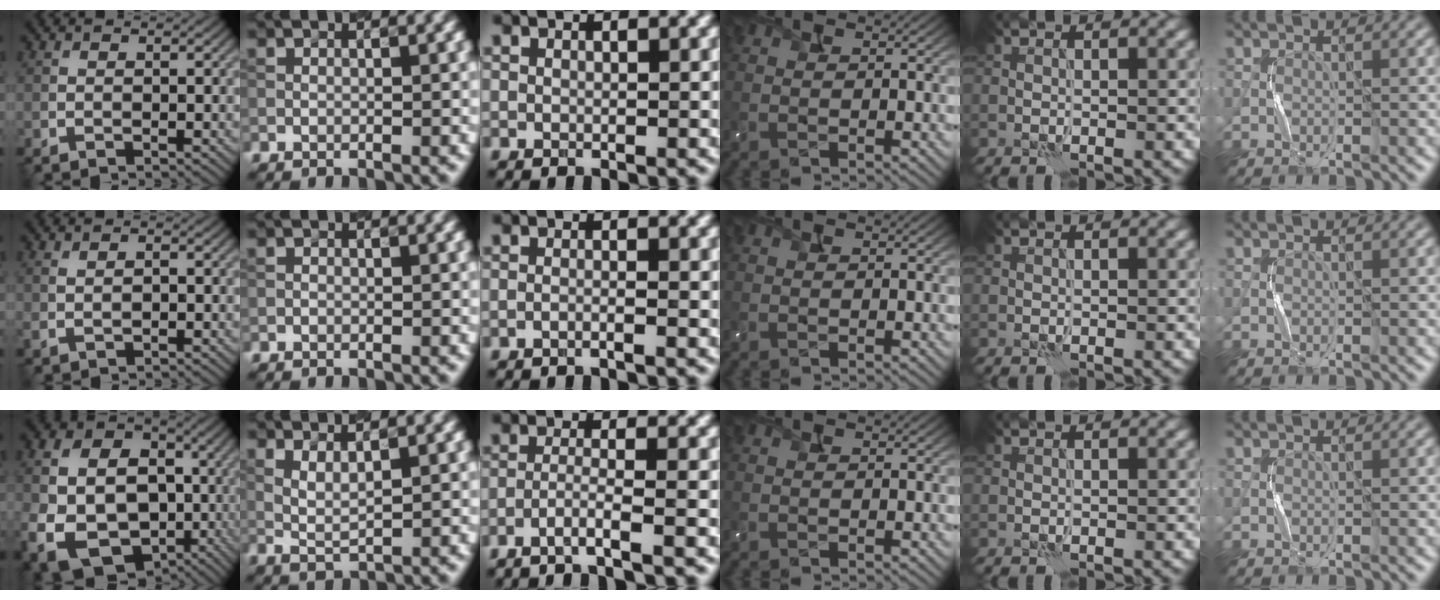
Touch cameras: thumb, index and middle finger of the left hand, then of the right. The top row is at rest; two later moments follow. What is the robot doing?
{"motion": "squeeze", "object": "bubble wrap"}